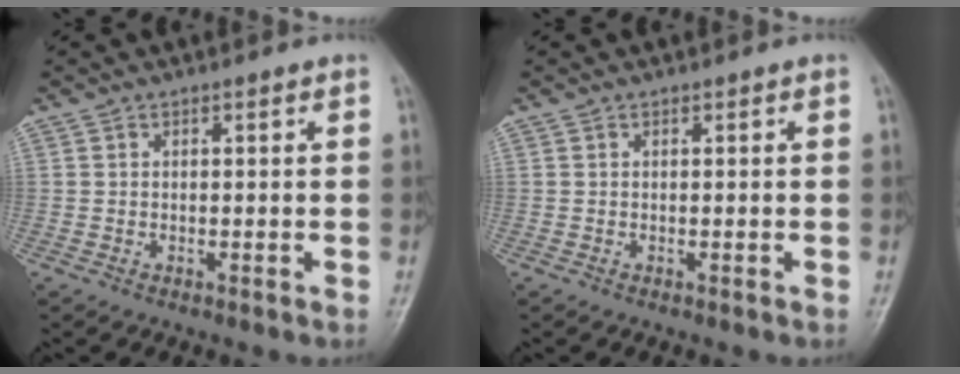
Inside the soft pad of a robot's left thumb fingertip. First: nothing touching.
{"total": 0.0}